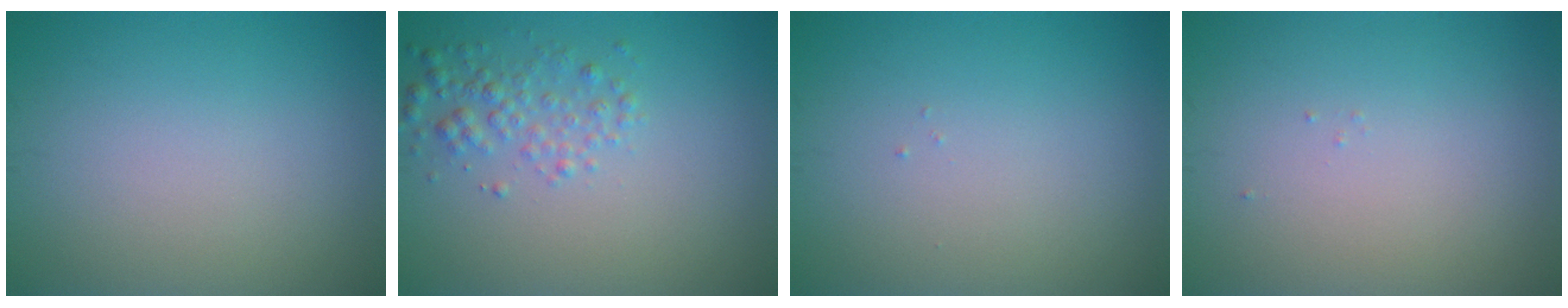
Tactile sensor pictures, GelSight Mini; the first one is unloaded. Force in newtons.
{"total": 2.3, "press": 2.3, "slide": 0.0}
{"total": 0.0}
{"total": 0.0}